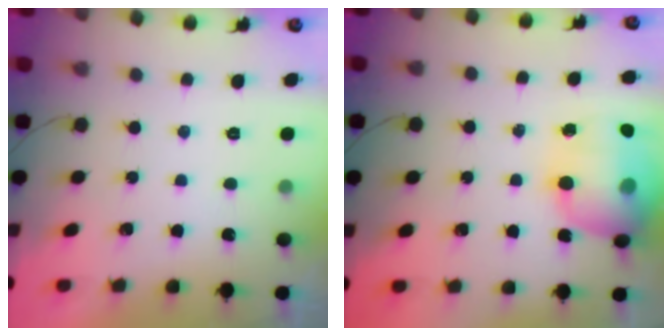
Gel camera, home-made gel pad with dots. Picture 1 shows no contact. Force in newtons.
{"total": 18.4, "press": 18.1, "slide": 3.4}